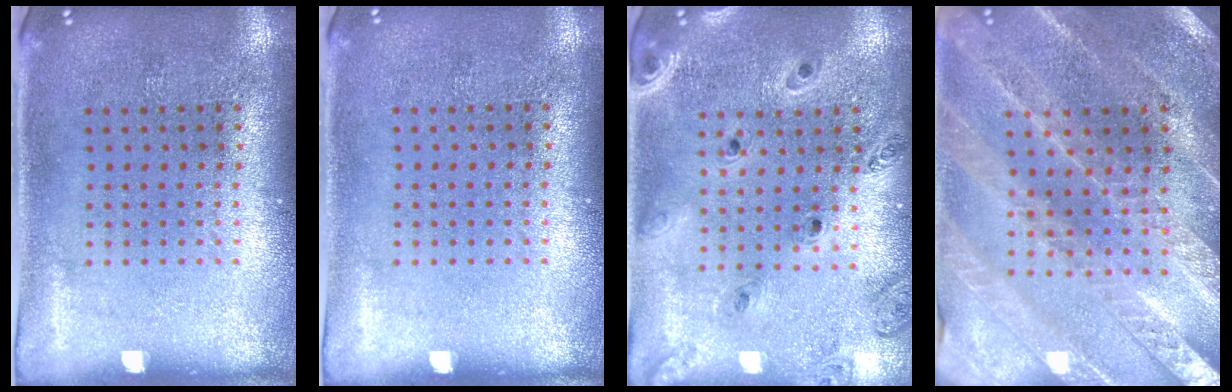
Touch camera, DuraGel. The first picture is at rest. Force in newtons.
{"total": 0.0}
{"total": 1.3, "press": 1.3, "slide": 0.2}
{"total": 2.4, "press": 2.4, "slide": 0.4}